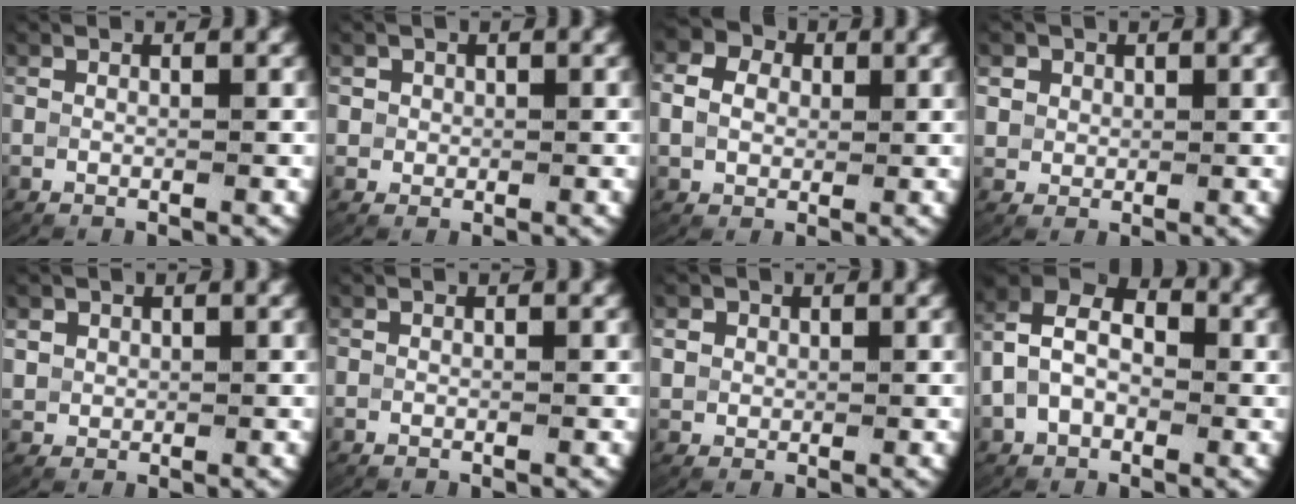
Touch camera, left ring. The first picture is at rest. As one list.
[{"total": 2.2, "force": [0.6, 2.0, 0.7], "torque": [-0.018, -0.001, 0.011]}, {"total": 5.3, "force": [1.6, 4.3, 2.5], "torque": [-0.053, 0.006, 0.019]}, {"total": 3.3, "force": [1.1, 2.8, 1.2], "torque": [-0.038, -0.009, 0.026]}, {"total": 2.1, "force": [0.8, 1.8, 0.8], "torque": [-0.030, -0.009, 0.025]}, {"total": 0.0}, {"total": 2.4, "force": [0.7, 2.1, 0.9], "torque": [-0.029, -0.007, 0.019]}, {"total": 9.2, "force": [1.5, 7.3, 5.4], "torque": [-0.105, 0.004, 0.008]}]